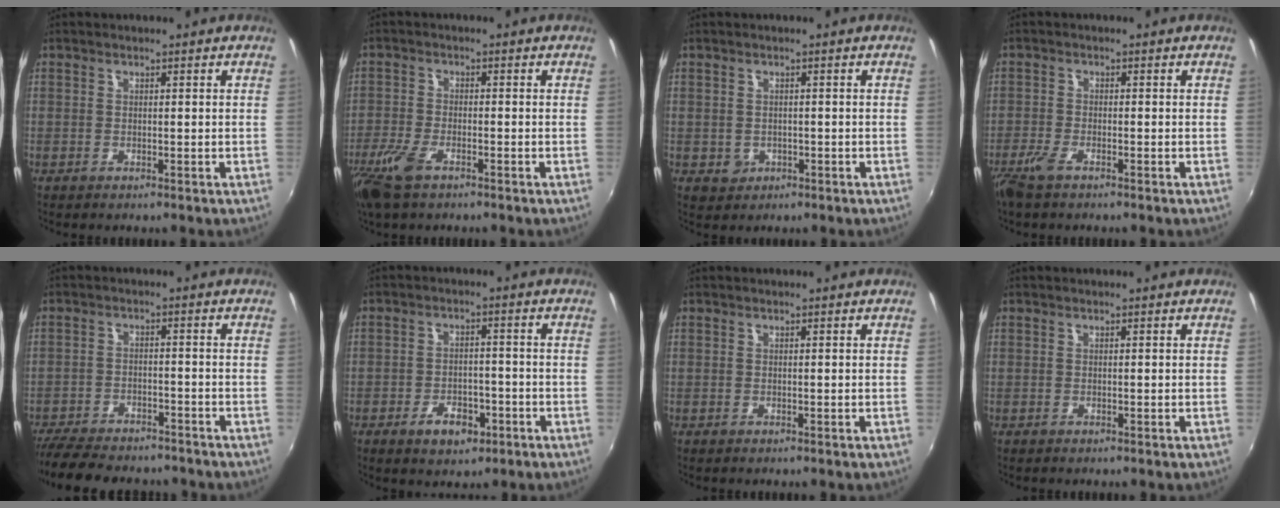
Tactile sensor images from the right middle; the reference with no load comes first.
{"total": 7.2, "force": [-4.6, 2.7, 4.8], "torque": [-0.123, -0.018, -0.093]}
{"total": 2.6, "force": [-0.6, 2.4, 0.8], "torque": [-0.017, -0.003, -0.004]}
{"total": 3.7, "force": [-2.7, 1.0, 2.3], "torque": [-0.061, -0.008, -0.056]}
{"total": 15.1, "force": [-12.9, 4.7, 6.4], "torque": [-0.146, -0.025, -0.196]}
{"total": 6.2, "force": [-3.4, 3.8, 3.6], "torque": [-0.079, 0.005, -0.044]}
{"total": 0.0}
{"total": 0.0}